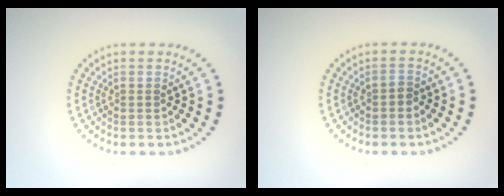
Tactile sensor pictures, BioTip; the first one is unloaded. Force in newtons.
{"total": 0.8, "press": 0.7, "slide": 0.4}